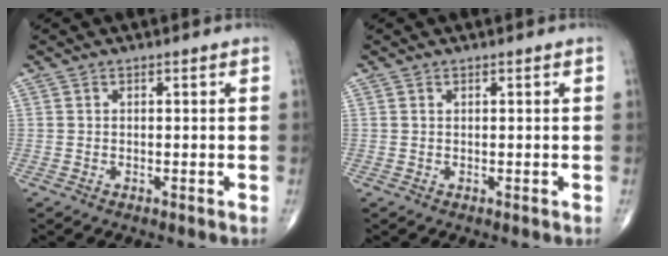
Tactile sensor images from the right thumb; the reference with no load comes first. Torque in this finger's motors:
{"motor_torque": [-0.19, 0.01, -0.09, -0.15, -0.02]}